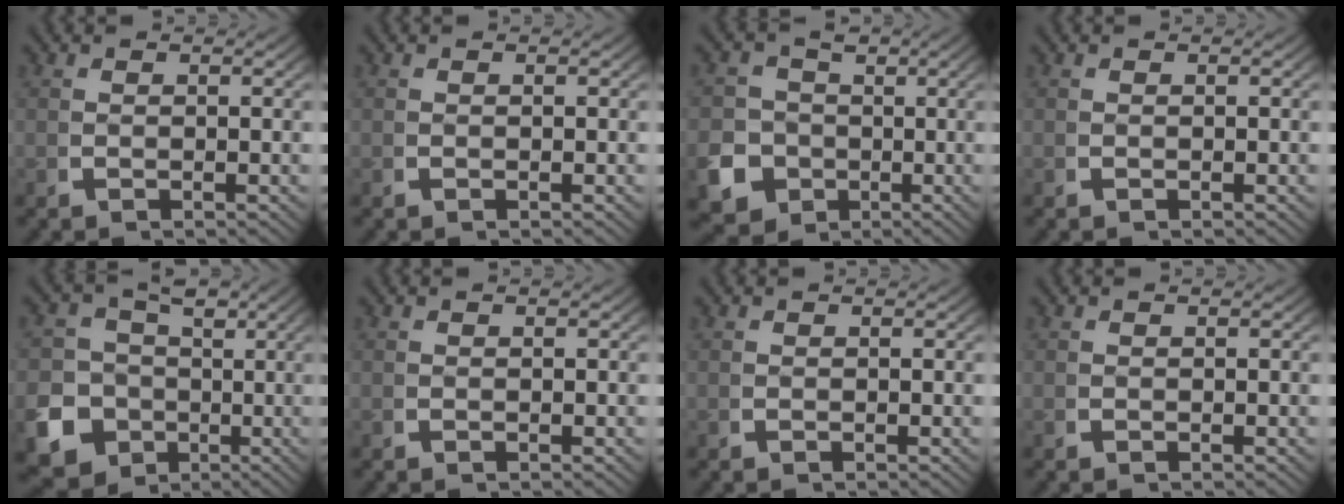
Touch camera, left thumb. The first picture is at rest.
{"total": 0.0}
{"total": 12.5, "force": [-3.0, 11.2, 4.6], "torque": [-0.095, -0.044, -0.051]}
{"total": 0.0}
{"total": 14.6, "force": [-4.7, 12.9, 5.1], "torque": [-0.122, -0.057, -0.079]}
{"total": 0.6, "force": [0.3, -0.5, -0.2], "torque": [0.006, -0.002, 0.007]}
{"total": 0.0}
{"total": 0.0}